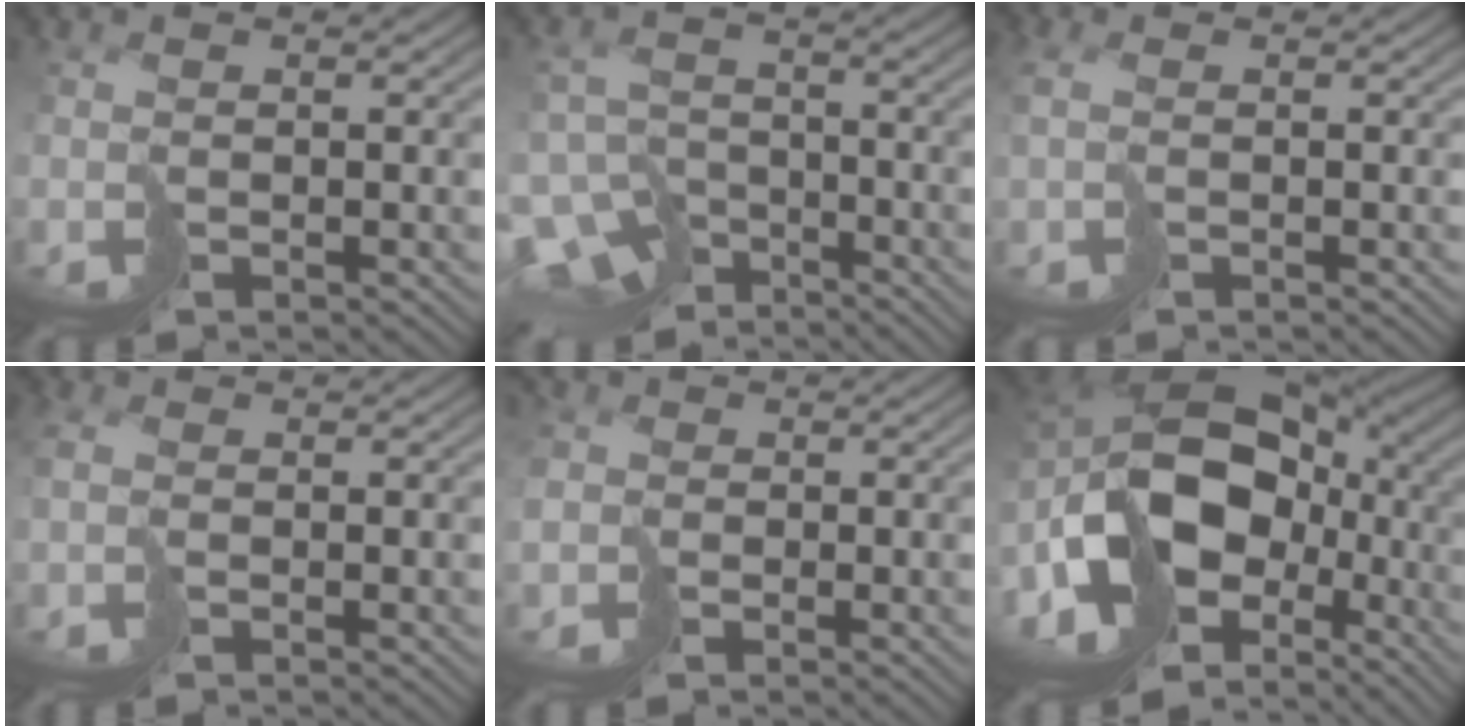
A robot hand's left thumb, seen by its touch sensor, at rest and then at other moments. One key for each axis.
{"total": 9.5, "fx": -7.7, "fy": 4.7, "fz": 3.1, "tx": -0.065, "ty": -0.010, "tz": -0.126}
{"total": 2.9, "fx": -0.5, "fy": 1.7, "fz": 2.3, "tx": -0.058, "ty": 0.001, "tz": -0.005}
{"total": 3.4, "fx": -0.3, "fy": 2.4, "fz": 2.3, "tx": -0.077, "ty": 0.004, "tz": -0.007}
{"total": 5.2, "fx": -0.5, "fy": 4.5, "fz": 2.6, "tx": -0.094, "ty": 0.007, "tz": -0.029}
{"total": 19.2, "fx": -3.3, "fy": 11.8, "fz": 14.7, "tx": -0.319, "ty": -0.009, "tz": -0.054}